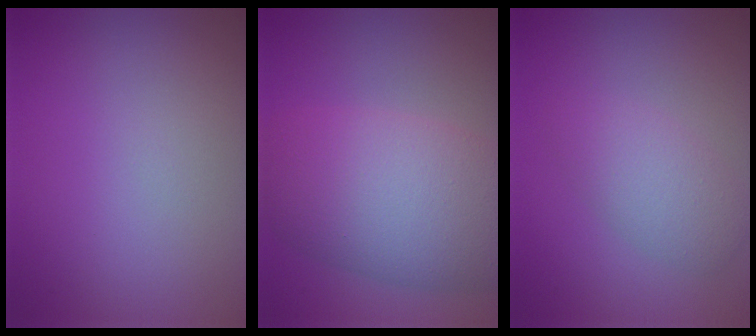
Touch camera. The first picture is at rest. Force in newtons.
{"total": 9.9, "press": 9.9, "slide": 0.1}
{"total": 2.9, "press": 2.9, "slide": 0.2}